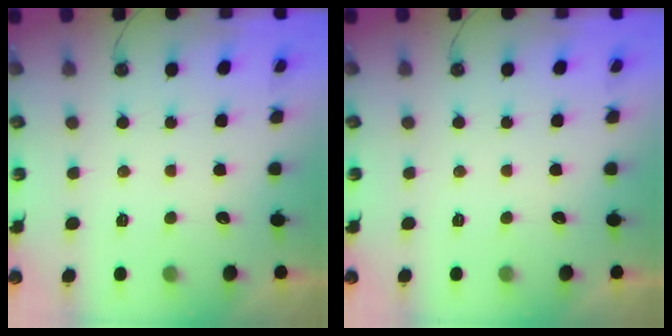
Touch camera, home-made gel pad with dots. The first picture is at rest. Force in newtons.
{"total": 0.0}